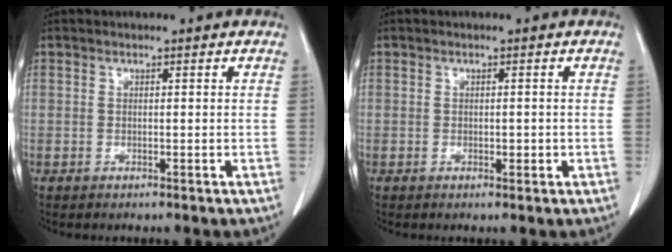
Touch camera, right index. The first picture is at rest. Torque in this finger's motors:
{"motor_torque": [-0.31, 0.44, -0.04, -0.01]}